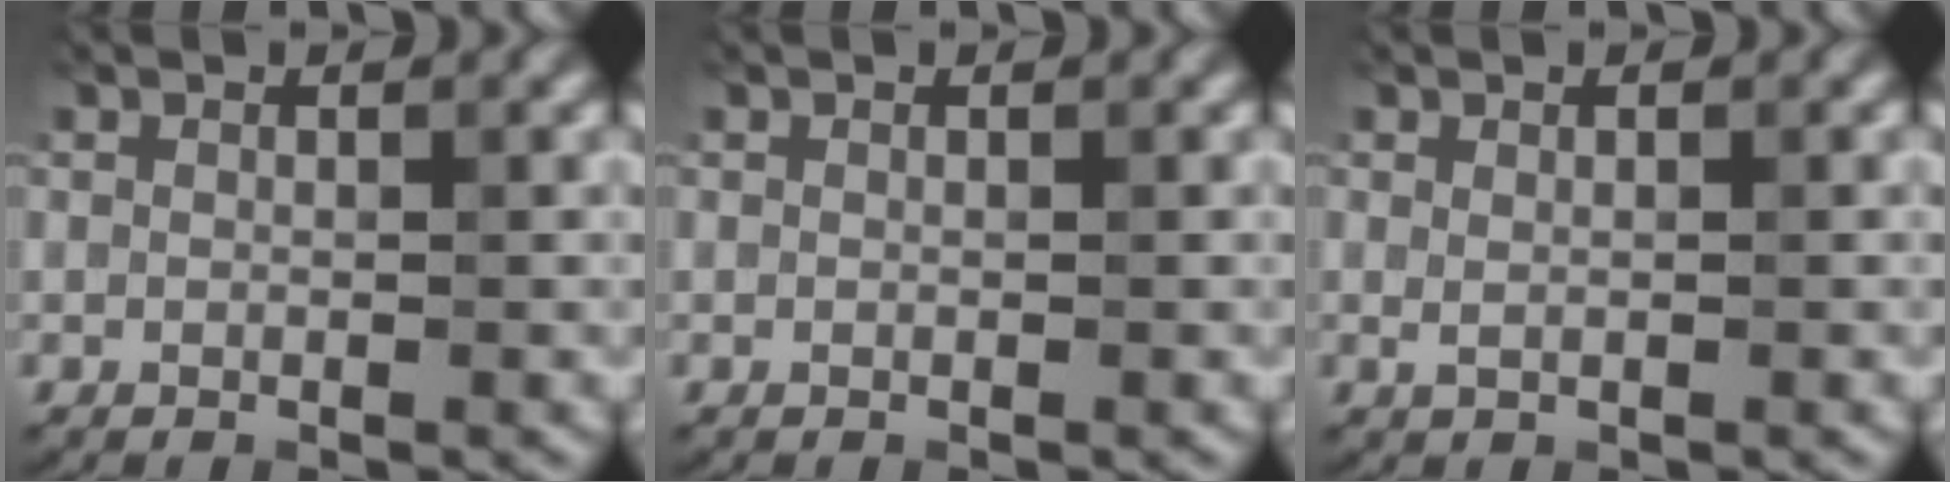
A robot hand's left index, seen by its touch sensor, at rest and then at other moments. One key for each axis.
{"total": 0.0}
{"total": 0.6, "fx": 0.0, "fy": 0.1, "fz": 0.6, "tx": -0.013, "ty": -0.001, "tz": 0.004}